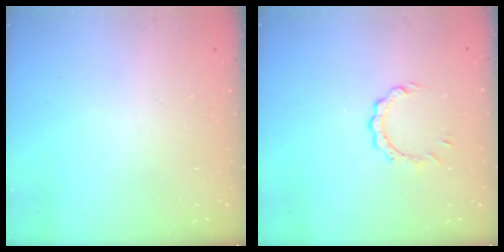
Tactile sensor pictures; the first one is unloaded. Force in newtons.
{"total": 3.5, "press": 3.5, "slide": 0.4}